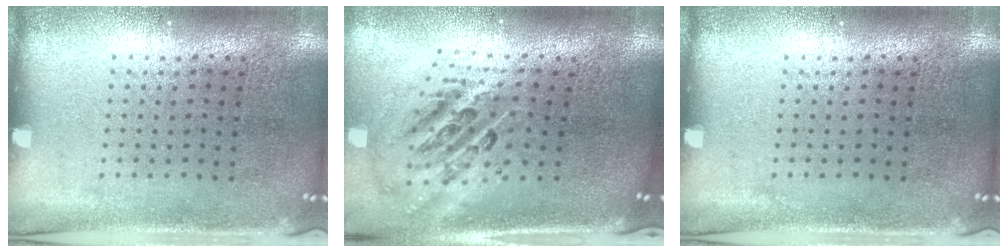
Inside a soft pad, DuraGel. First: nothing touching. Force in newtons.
{"total": 2.7, "press": 1.9, "slide": 1.9}
{"total": 0.0}